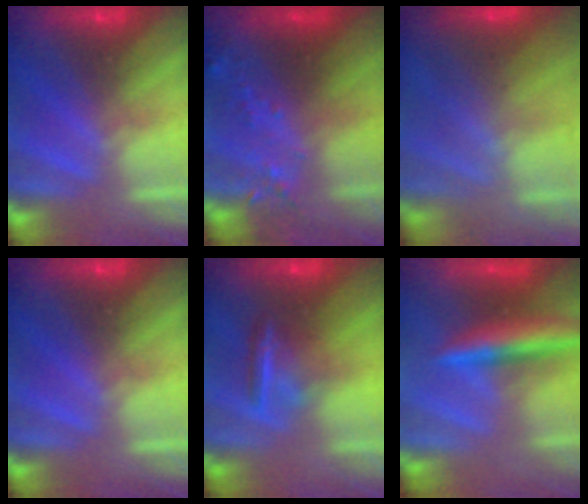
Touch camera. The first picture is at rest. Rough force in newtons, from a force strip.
{"total": 5.9}
{"total": 7.8}
{"total": 0.0}
{"total": 6.1}
{"total": 6.3}